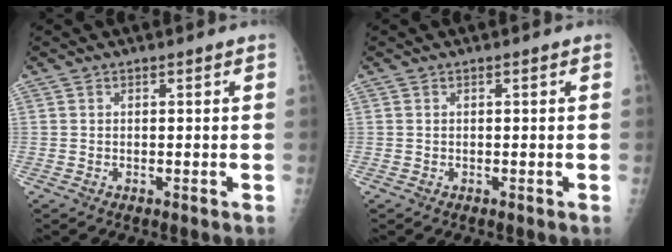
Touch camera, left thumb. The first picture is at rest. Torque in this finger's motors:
{"motor_torque": [-0.06, 0.13, 0.08, 0.03, 0.00]}